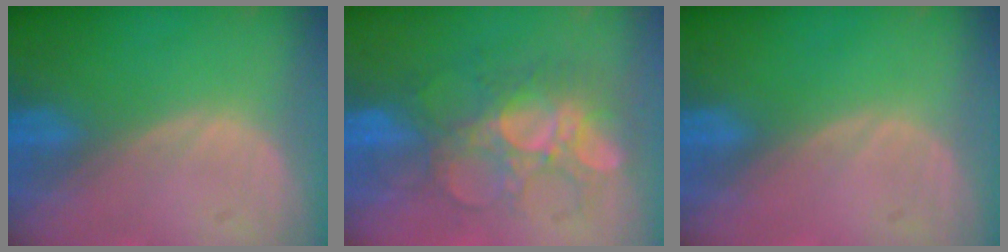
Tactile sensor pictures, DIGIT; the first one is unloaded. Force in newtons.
{"total": 9.2, "press": 8.6, "slide": 3.4}
{"total": 0.0}